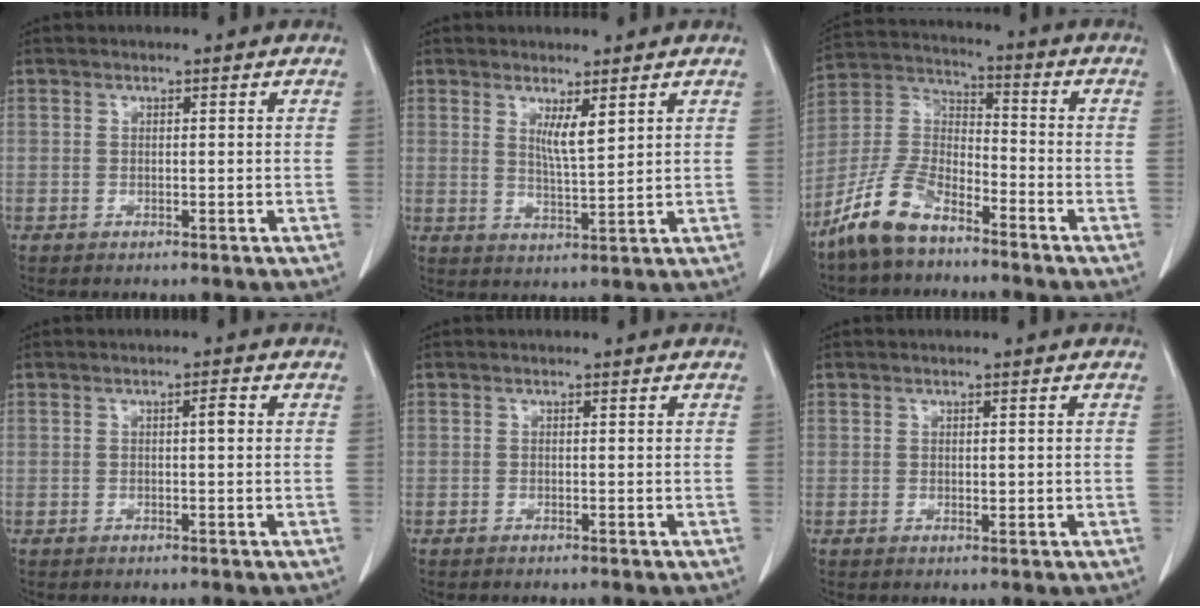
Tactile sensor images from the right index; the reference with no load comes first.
{"total": 3.8, "force": [2.0, 0.3, 3.2], "torque": [-0.058, -0.012, 0.040]}
{"total": 10.7, "force": [-8.0, 4.0, 5.9], "torque": [-0.145, 0.004, -0.161]}
{"total": 1.3, "force": [0.2, 0.2, 1.2], "torque": [-0.017, 0.006, 0.006]}
{"total": 0.0}
{"total": 0.9, "force": [0.2, 0.5, 0.7], "torque": [-0.008, 0.000, 0.007]}